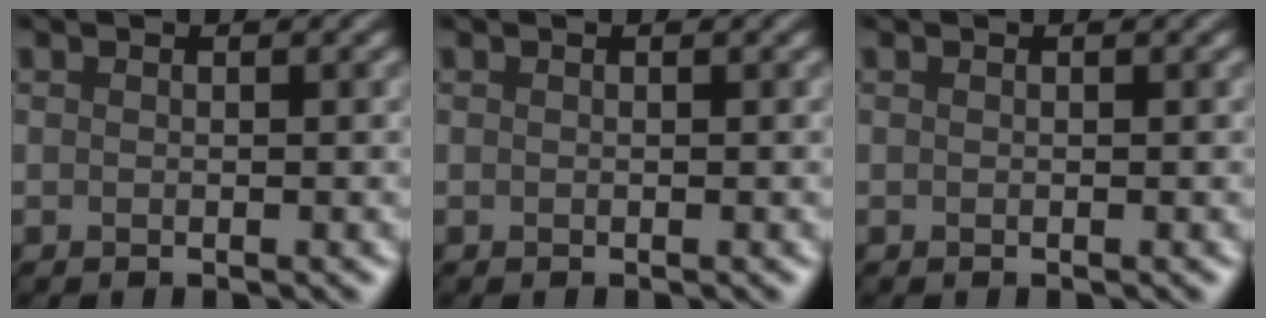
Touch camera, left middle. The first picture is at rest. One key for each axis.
{"total": 0.0}
{"total": 0.0}